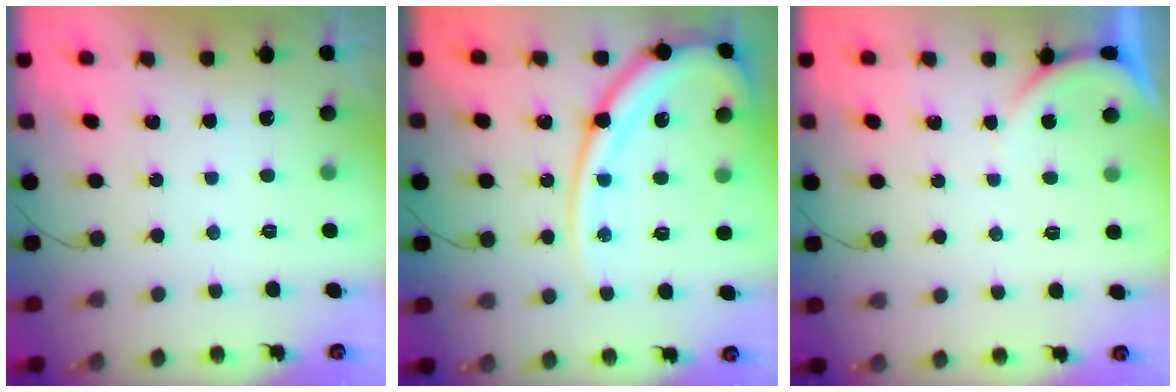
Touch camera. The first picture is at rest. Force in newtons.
{"total": 15.5, "press": 15.4, "slide": 1.4}
{"total": 1.6, "press": 1.6, "slide": 0.1}